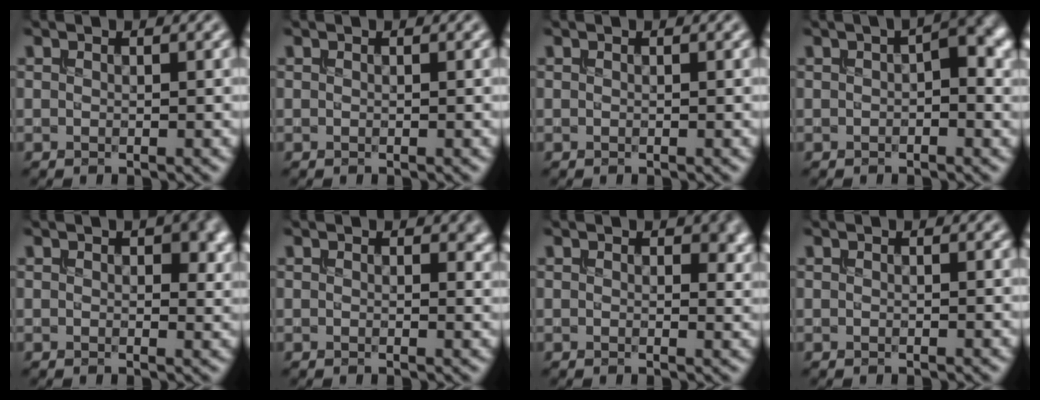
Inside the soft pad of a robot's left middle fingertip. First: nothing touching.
{"total": 0.0}
{"total": 0.0}
{"total": 3.2, "force": [0.3, 1.4, 2.9], "torque": [-0.040, 0.008, 0.000]}
{"total": 3.6, "force": [1.1, 2.1, 2.7], "torque": [-0.031, -0.002, 0.016]}
{"total": 1.7, "force": [0.7, 1.2, 1.1], "torque": [-0.013, -0.004, 0.010]}
{"total": 2.5, "force": [1.0, 1.6, 1.7], "torque": [-0.020, -0.005, 0.014]}
{"total": 0.0}